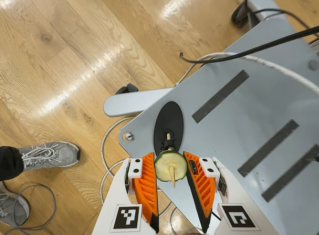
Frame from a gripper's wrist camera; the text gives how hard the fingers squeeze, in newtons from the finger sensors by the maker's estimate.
{"total": 7.5, "left": 7.1, "right": 7.8}